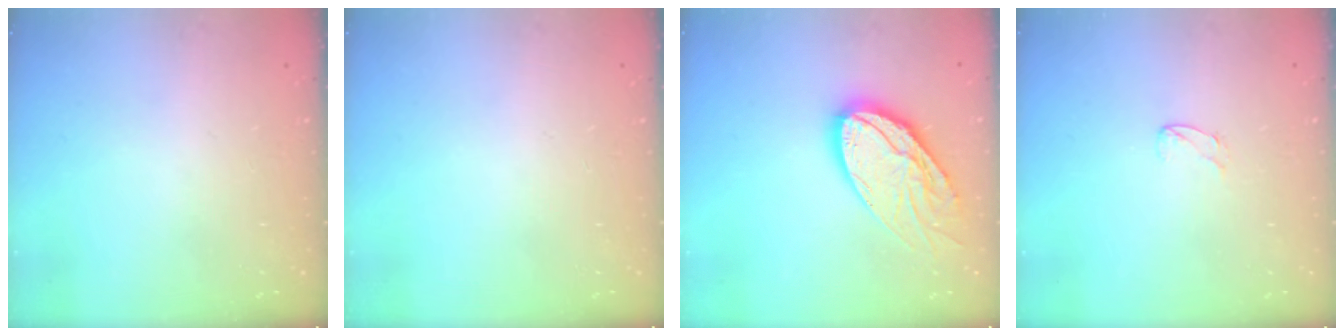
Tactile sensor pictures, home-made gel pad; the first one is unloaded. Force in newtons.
{"total": 0.0}
{"total": 17.3, "press": 17.2, "slide": 1.6}
{"total": 3.6, "press": 3.6, "slide": 0.3}